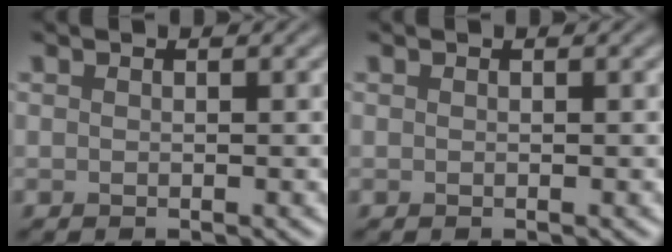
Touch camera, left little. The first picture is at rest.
{"total": 0.0}